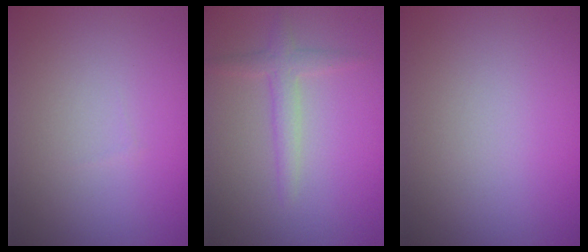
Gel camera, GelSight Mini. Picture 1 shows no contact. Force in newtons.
{"total": 1.9, "press": 1.9, "slide": 0.0}
{"total": 0.0}